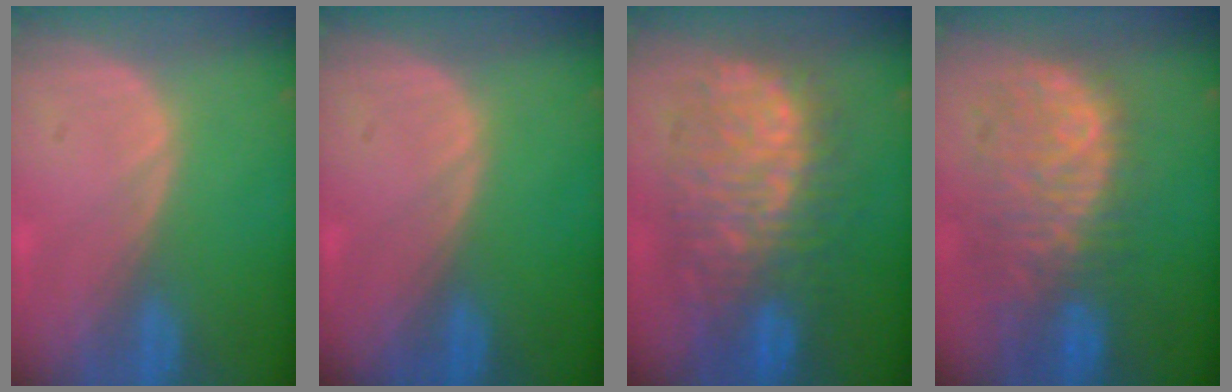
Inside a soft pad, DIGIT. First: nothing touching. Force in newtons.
{"total": 0.0}
{"total": 12.2, "press": 12.2, "slide": 1.4}
{"total": 10.8, "press": 9.4, "slide": 5.3}